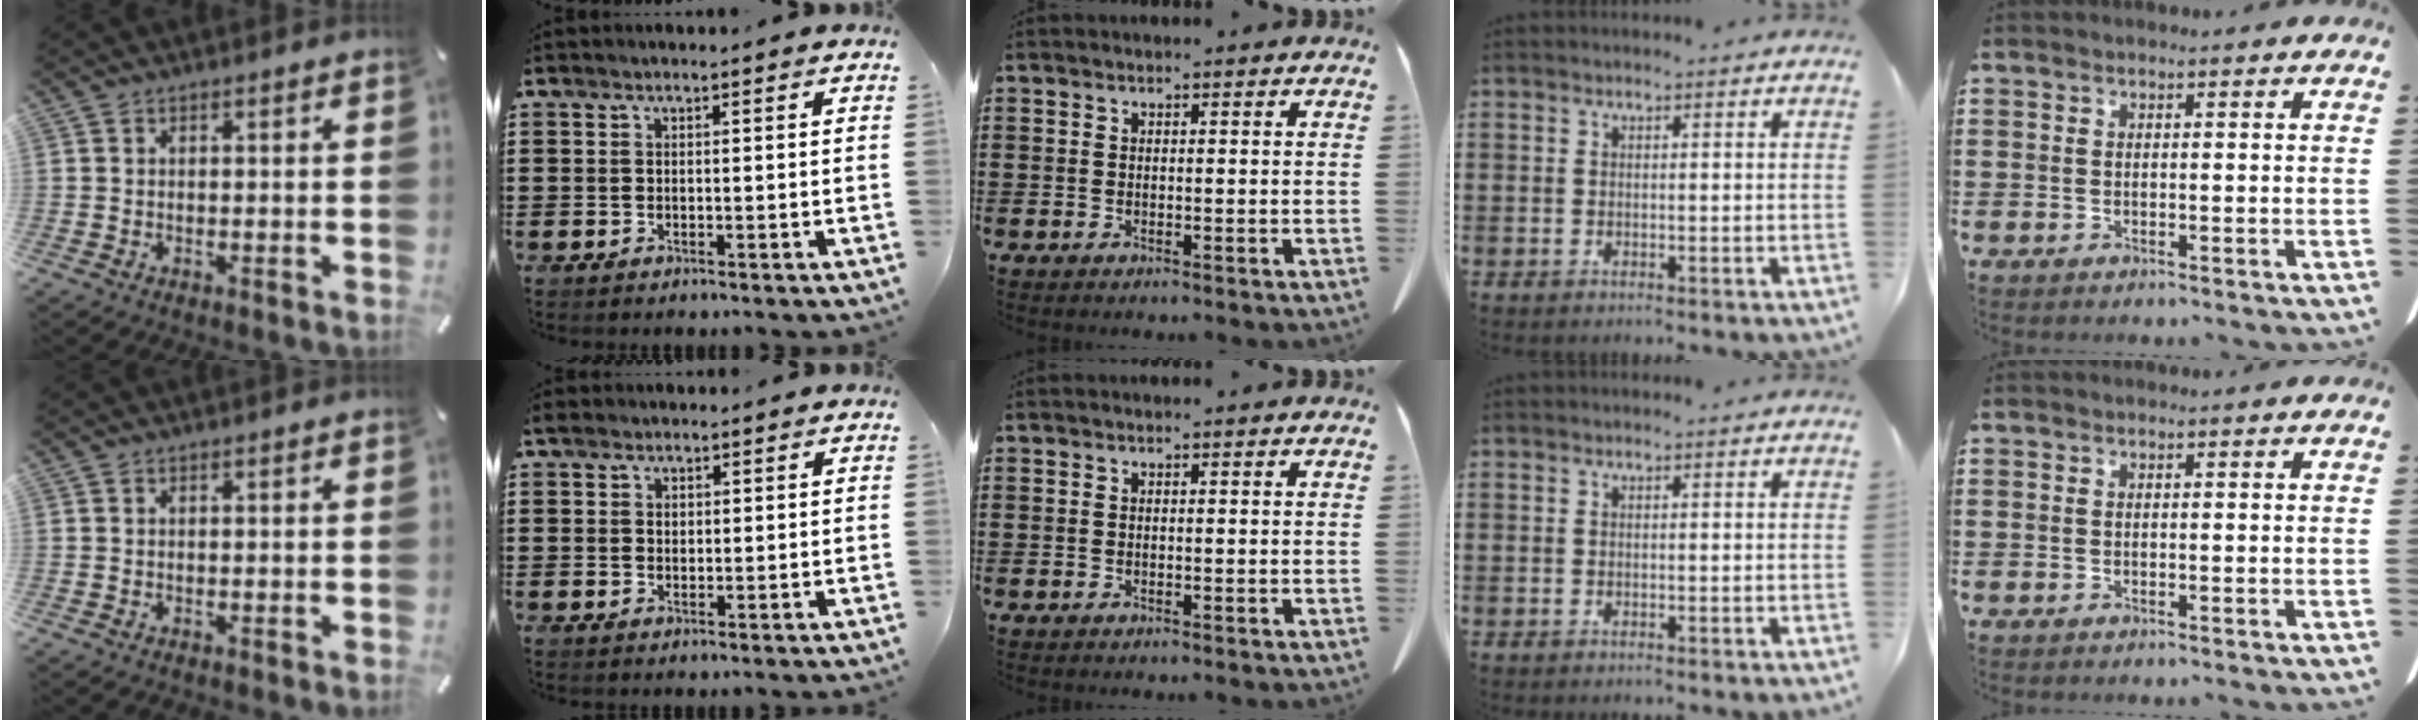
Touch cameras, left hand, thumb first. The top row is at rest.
{"index": {"total": 1.5, "force": [0.9, 1.1, 0.5], "torque": [-0.004, 0.004, 0.014]}}